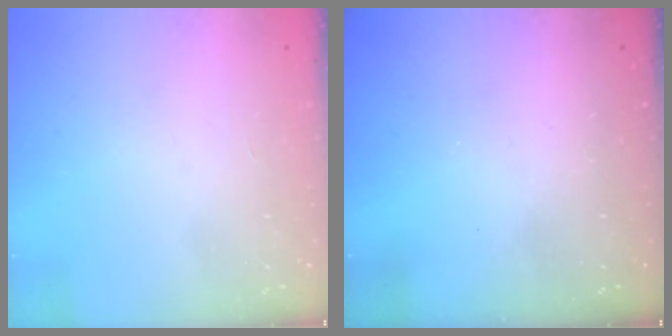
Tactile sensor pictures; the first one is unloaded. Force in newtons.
{"total": 0.0}